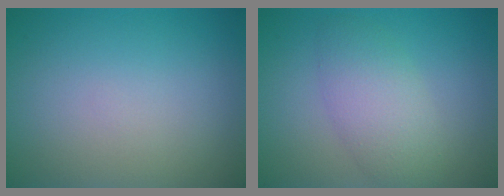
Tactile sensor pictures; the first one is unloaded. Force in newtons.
{"total": 3.9, "press": 3.9, "slide": 0.2}